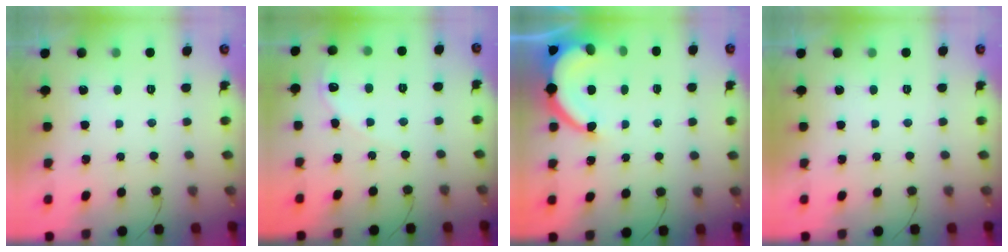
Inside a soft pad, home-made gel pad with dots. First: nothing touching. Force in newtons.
{"total": 4.8, "press": 4.8, "slide": 0.6}
{"total": 8.1, "press": 8.0, "slide": 0.5}
{"total": 0.0}